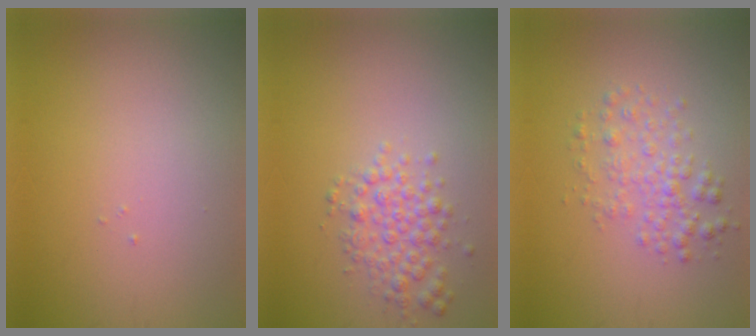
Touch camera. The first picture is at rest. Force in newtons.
{"total": 2.8, "press": 2.8, "slide": 0.1}
{"total": 2.6, "press": 2.6, "slide": 0.1}